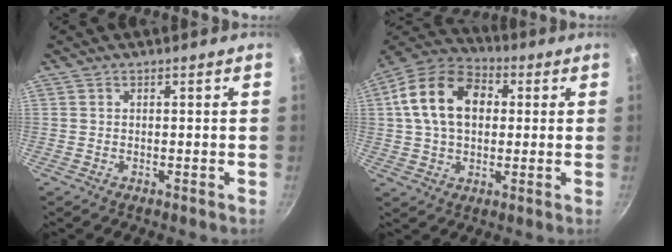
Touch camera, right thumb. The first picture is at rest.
{"total": 15.8, "force": [2.8, 11.1, 10.9], "torque": [-0.169, 0.023, 0.032]}